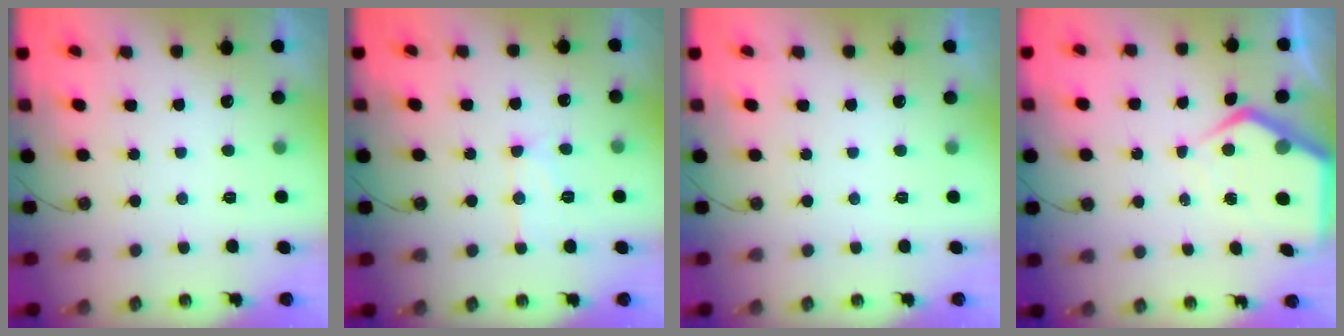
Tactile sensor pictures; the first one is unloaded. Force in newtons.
{"total": 10.5, "press": 10.5, "slide": 0.8}
{"total": 0.0}
{"total": 6.7, "press": 6.7, "slide": 0.6}